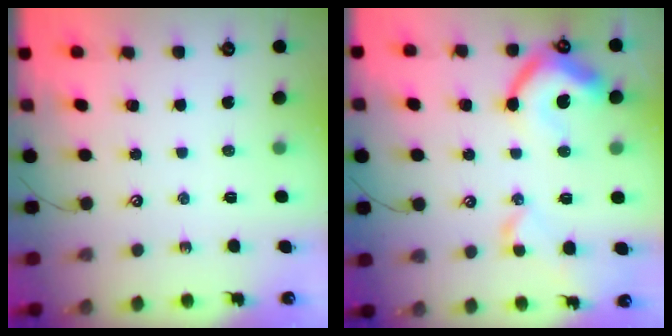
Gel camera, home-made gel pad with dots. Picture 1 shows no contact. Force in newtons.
{"total": 13.1, "press": 13.0, "slide": 2.0}